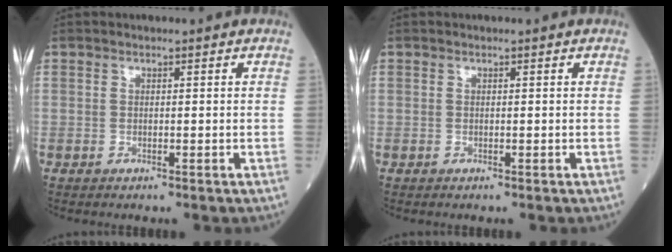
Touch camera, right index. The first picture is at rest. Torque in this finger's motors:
{"motor_torque": [0.12, 0.03, 0.05, 0.02]}